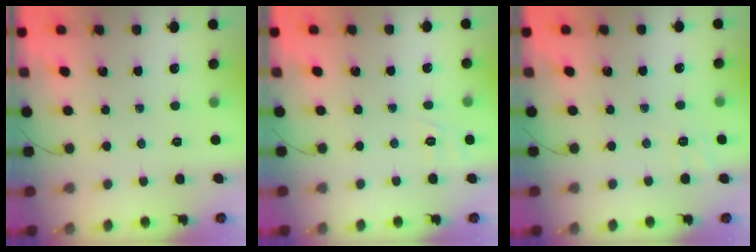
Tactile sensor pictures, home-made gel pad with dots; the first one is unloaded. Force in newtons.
{"total": 2.0, "press": 0.9, "slide": 1.8}
{"total": 2.3, "press": 1.6, "slide": 1.7}